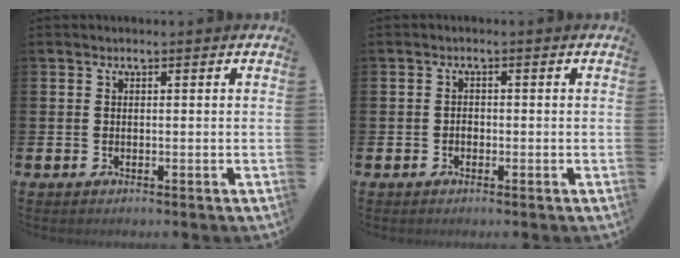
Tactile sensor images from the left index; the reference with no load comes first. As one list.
[{"total": 0.9, "force": [-0.5, 0.7, 0.4], "torque": [-0.016, 0.005, -0.009]}]